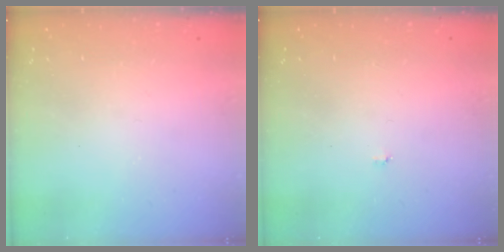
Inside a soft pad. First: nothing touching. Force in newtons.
{"total": 3.4, "press": 3.4, "slide": 0.4}